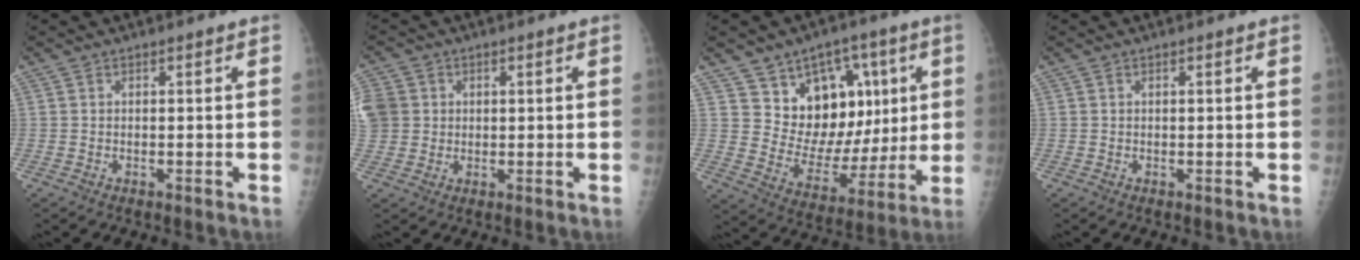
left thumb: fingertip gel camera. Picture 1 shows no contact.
{"total": 10.1, "force": [2.1, 9.1, 3.9], "torque": [-0.103, 0.020, 0.047]}
{"total": 16.7, "force": [6.3, 11.6, 10.2], "torque": [-0.093, -0.024, 0.116]}
{"total": 0.0}